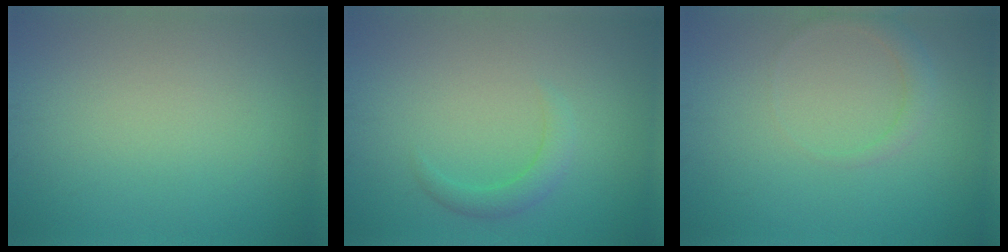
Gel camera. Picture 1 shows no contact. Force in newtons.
{"total": 1.8, "press": 1.8, "slide": 0.2}
{"total": 1.5, "press": 1.5, "slide": 0.1}